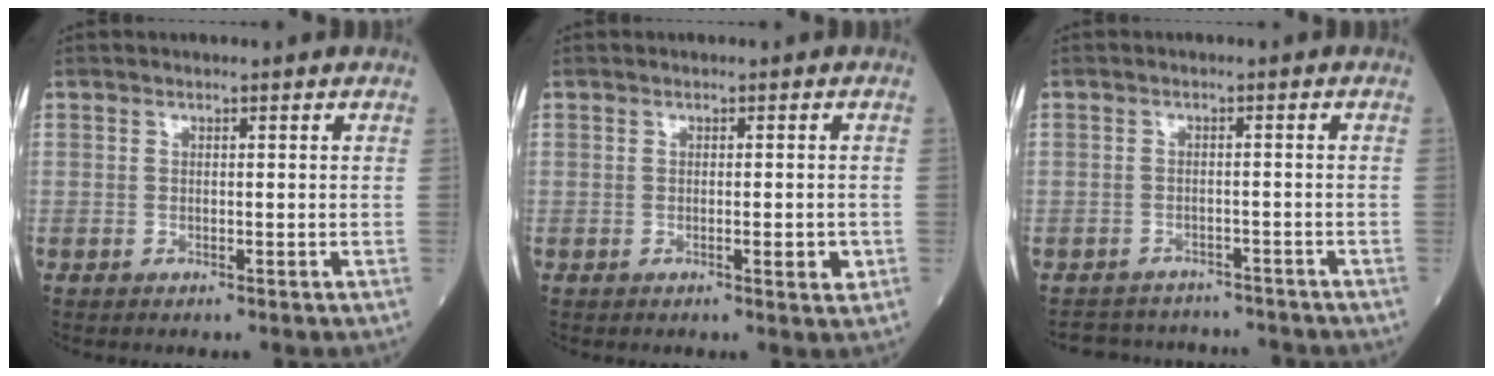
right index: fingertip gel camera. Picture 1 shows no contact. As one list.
[{"total": 1.9, "force": [-0.6, 0.5, 1.8], "torque": [-0.025, -0.002, -0.006]}, {"total": 7.4, "force": [-6.8, 2.8, 0.1], "torque": [0.003, 0.019, -0.088]}]